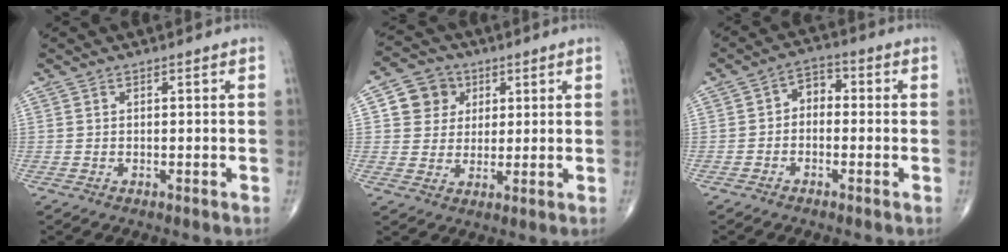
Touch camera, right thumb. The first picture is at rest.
{"total": 7.7, "force": [2.5, 7.0, 2.2], "torque": [-0.004, -0.004, 0.040]}
{"total": 4.4, "force": [-0.5, 3.2, 2.9], "torque": [-0.025, 0.023, -0.025]}